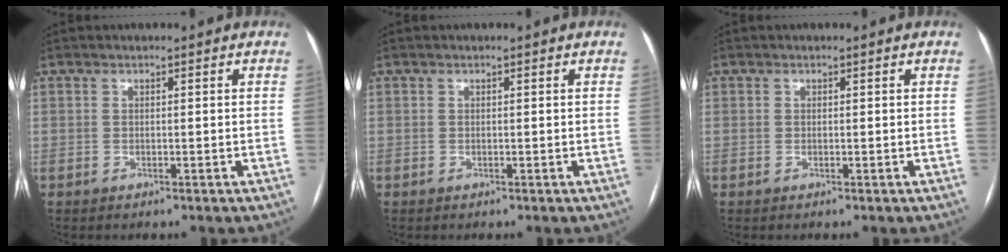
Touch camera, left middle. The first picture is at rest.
{"total": 0.0}
{"total": 0.0}